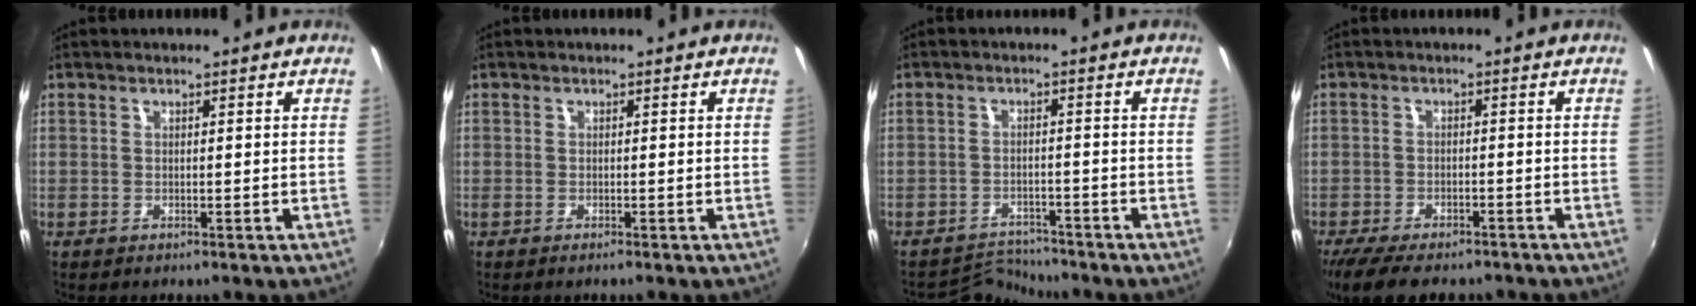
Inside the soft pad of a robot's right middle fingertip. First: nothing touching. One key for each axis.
{"total": 0.6, "fx": -0.5, "fy": -0.1, "fz": 0.4, "tx": -0.007, "ty": -0.003, "tz": -0.011}
{"total": 4.4, "fx": -4.2, "fy": 0.0, "fz": -1.0, "tx": 0.002, "ty": 0.009, "tz": -0.075}
{"total": 11.9, "fx": -9.5, "fy": 3.8, "fz": 6.0, "tx": -0.133, "ty": -0.034, "tz": -0.154}